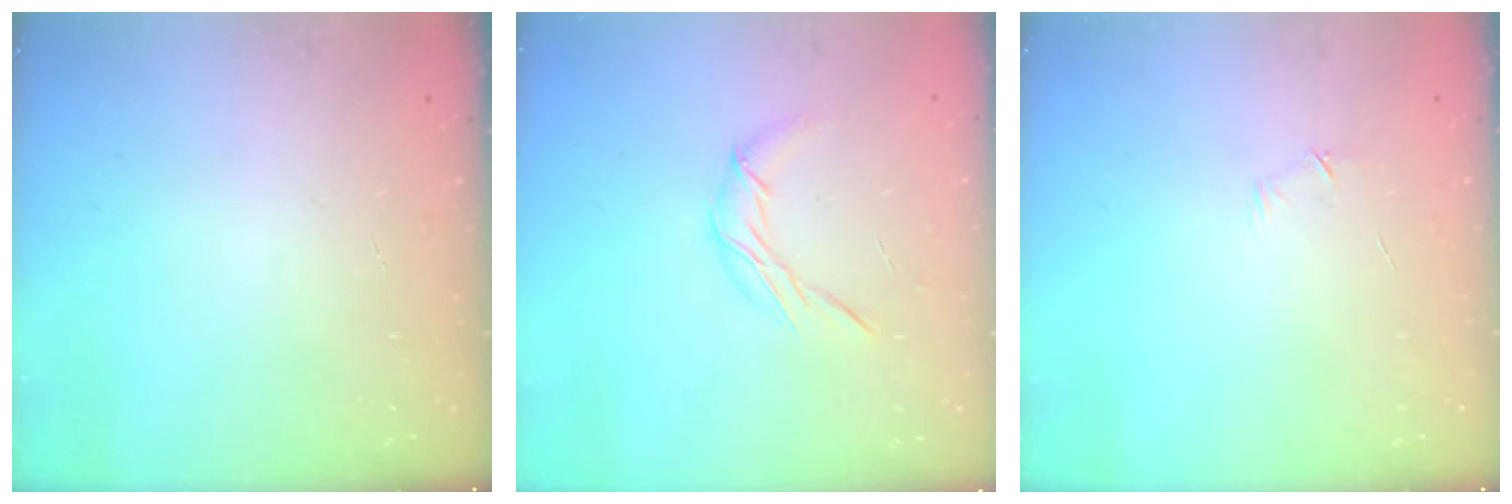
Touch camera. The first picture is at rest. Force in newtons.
{"total": 6.9, "press": 6.9, "slide": 0.4}
{"total": 4.0, "press": 3.8, "slide": 1.1}